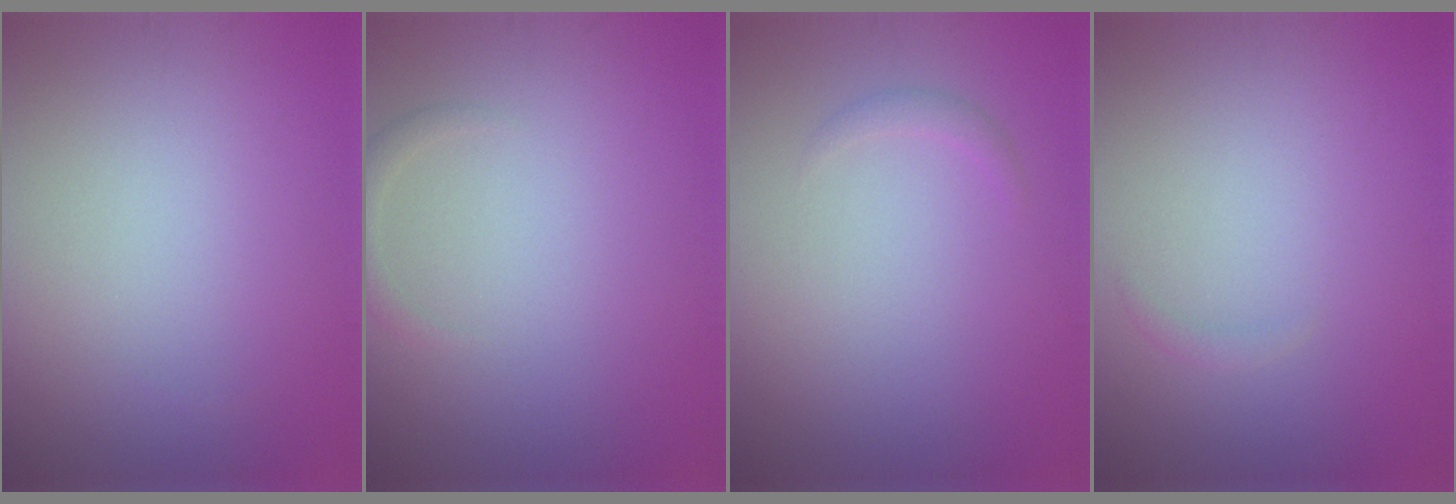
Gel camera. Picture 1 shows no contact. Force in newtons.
{"total": 1.2, "press": 1.2, "slide": 0.2}
{"total": 0.8, "press": 0.8, "slide": 0.0}
{"total": 0.7, "press": 0.7, "slide": 0.0}